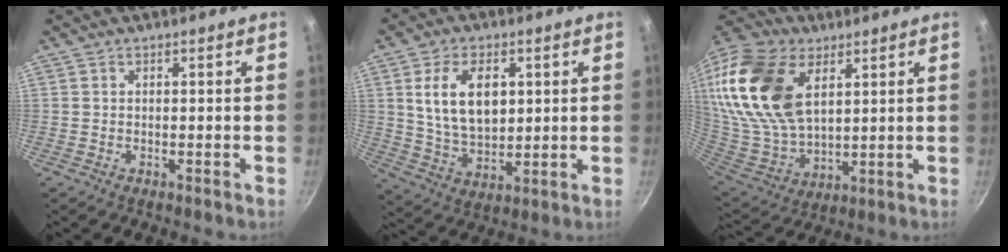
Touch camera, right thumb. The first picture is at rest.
{"total": 12.4, "force": [3.1, 7.6, 9.3], "torque": [-0.142, -0.015, 0.062]}
{"total": 24.7, "force": [8.9, 15.0, 17.5], "torque": [-0.347, -0.025, 0.172]}